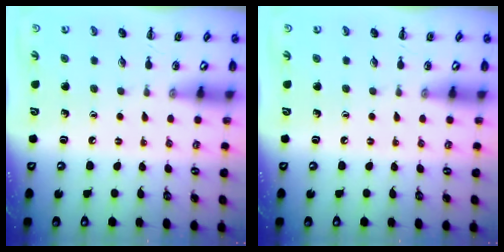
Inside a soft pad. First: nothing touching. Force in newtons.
{"total": 0.0}